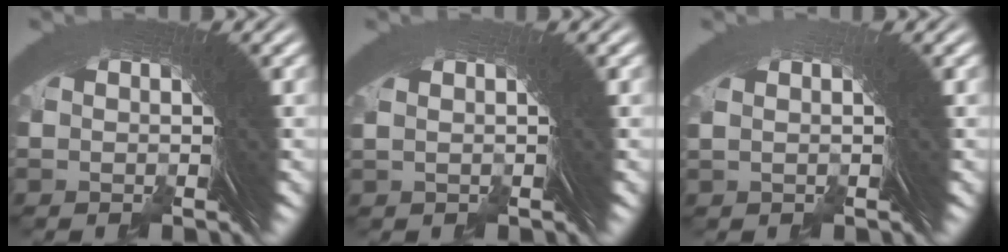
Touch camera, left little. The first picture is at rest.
{"total": 0.9, "force": [0.1, -0.8, 0.2], "torque": [0.003, 0.008, 0.007]}
{"total": 1.2, "force": [-0.1, -1.2, -0.1], "torque": [0.008, 0.009, 0.003]}